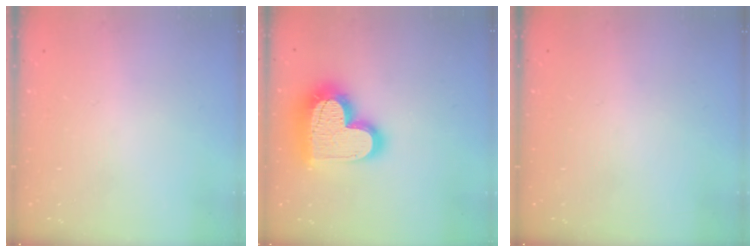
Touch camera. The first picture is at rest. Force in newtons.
{"total": 23.3, "press": 23.2, "slide": 1.9}
{"total": 0.0}